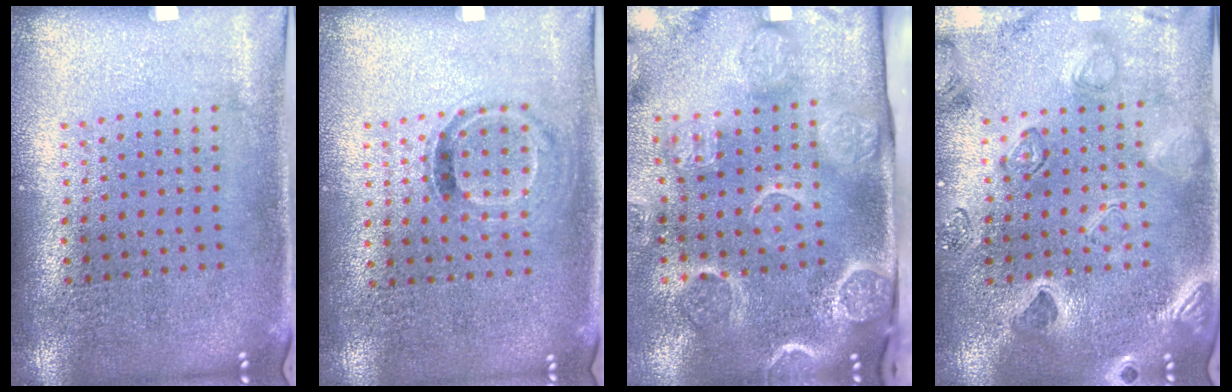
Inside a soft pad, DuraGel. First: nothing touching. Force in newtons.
{"total": 0.8, "press": 0.7, "slide": 0.4}
{"total": 4.3, "press": 3.4, "slide": 2.7}
{"total": 2.4, "press": 2.4, "slide": 0.5}